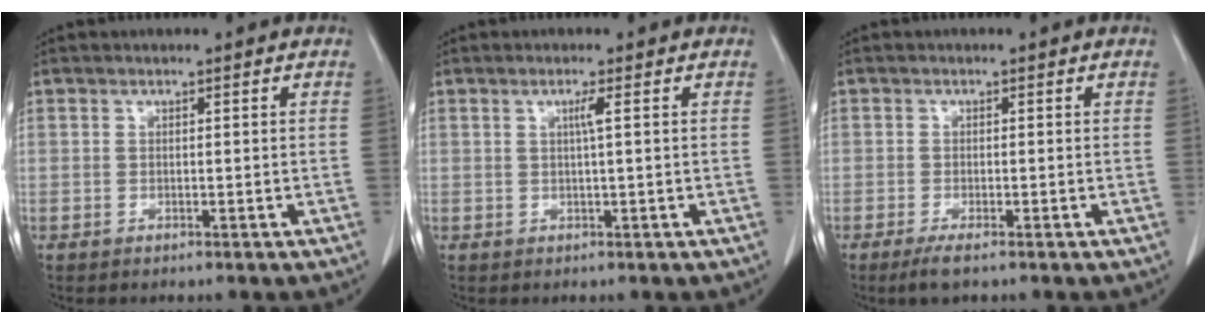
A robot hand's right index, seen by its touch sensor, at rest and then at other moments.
{"total": 1.5, "force": [0.3, -0.4, 1.4], "torque": [-0.028, 0.000, 0.005]}
{"total": 2.5, "force": [-1.6, 0.3, 1.9], "torque": [-0.035, -0.006, -0.029]}